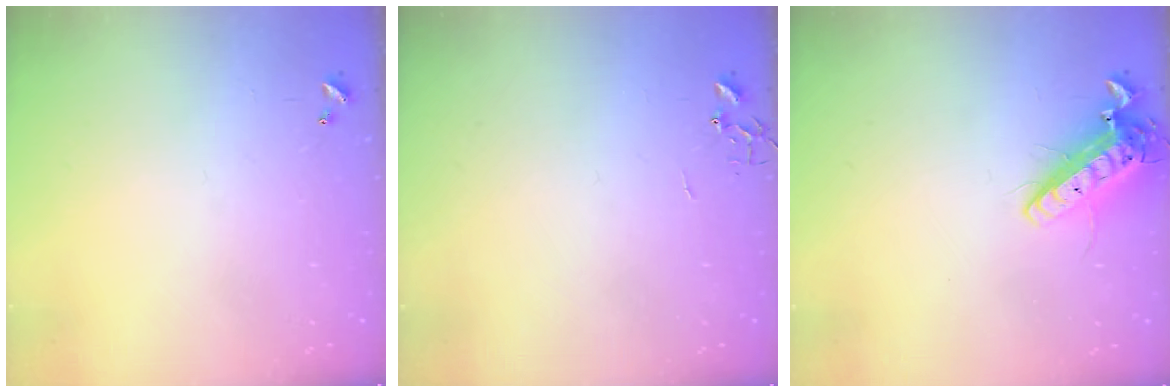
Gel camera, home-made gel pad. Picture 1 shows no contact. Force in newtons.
{"total": 0.0}
{"total": 14.4, "press": 14.1, "slide": 2.7}